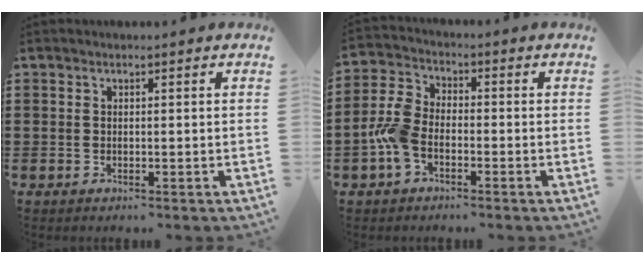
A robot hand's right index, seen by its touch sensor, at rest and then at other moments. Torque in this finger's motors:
{"motor_torque": [1.50, -0.64, 0.77, 0.20]}